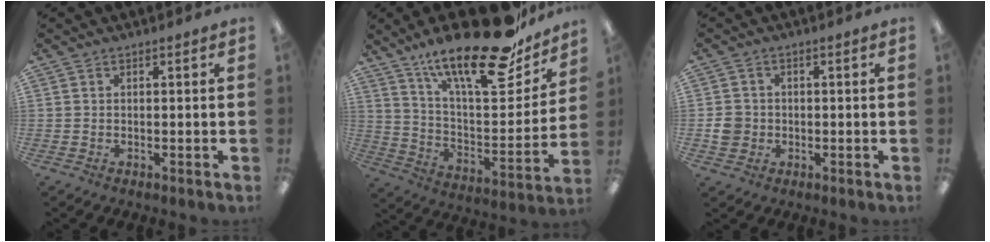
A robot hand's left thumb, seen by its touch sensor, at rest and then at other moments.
{"total": 25.6, "force": [18.7, 7.6, 15.7], "torque": [-0.238, -0.120, 0.306]}
{"total": 4.4, "force": [-0.5, 4.0, 1.6], "torque": [-0.027, 0.005, -0.010]}